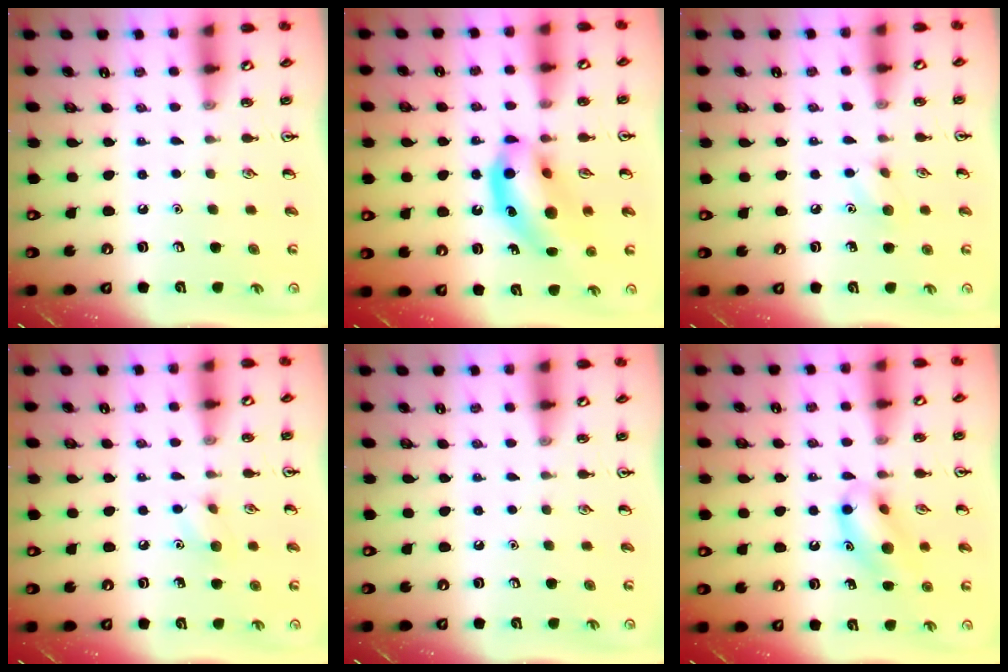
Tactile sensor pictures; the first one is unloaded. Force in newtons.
{"total": 14.2, "press": 13.5, "slide": 4.2}
{"total": 6.1, "press": 6.0, "slide": 1.1}
{"total": 6.1, "press": 6.0, "slide": 1.1}
{"total": 0.0}
{"total": 12.2, "press": 11.9, "slide": 2.4}